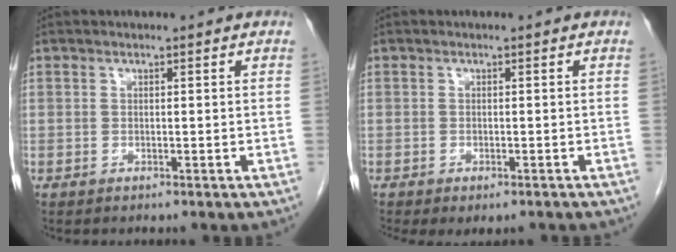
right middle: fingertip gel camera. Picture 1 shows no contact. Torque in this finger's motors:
{"motor_torque": [1.16, -0.97, 0.06, 0.08]}